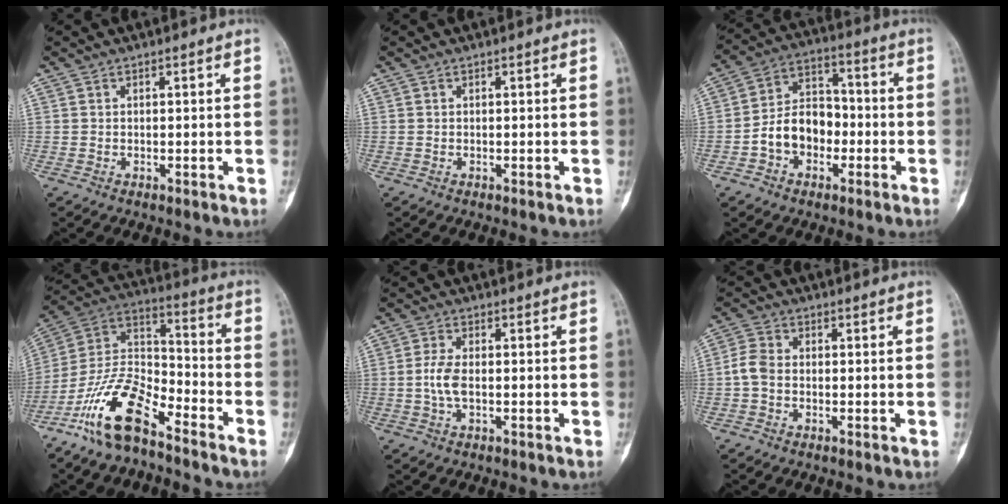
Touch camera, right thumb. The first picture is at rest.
{"total": 0.0}
{"total": 10.7, "force": [-2.9, 7.9, 6.6], "torque": [-0.090, 0.046, -0.061]}
{"total": 15.9, "force": [-10.6, 6.0, 10.2], "torque": [-0.186, 0.077, -0.207]}
{"total": 4.0, "force": [-0.6, 1.8, 3.5], "torque": [-0.086, 0.008, -0.013]}
{"total": 3.8, "force": [-0.8, 2.7, 2.6], "torque": [-0.057, 0.009, -0.024]}